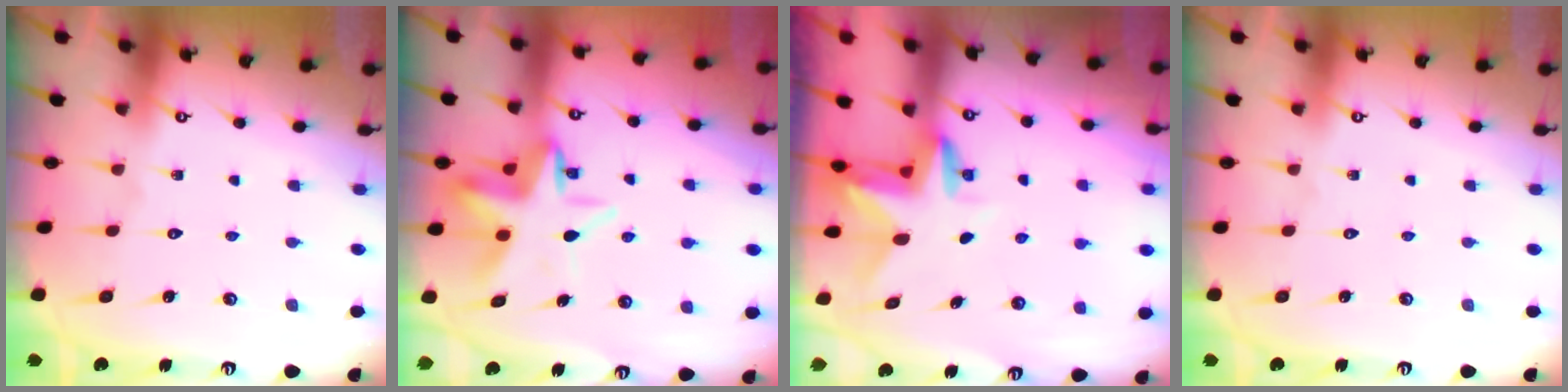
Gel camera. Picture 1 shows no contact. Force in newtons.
{"total": 7.7, "press": 7.2, "slide": 2.8}
{"total": 2.9, "press": 2.9, "slide": 0.2}
{"total": 0.0}